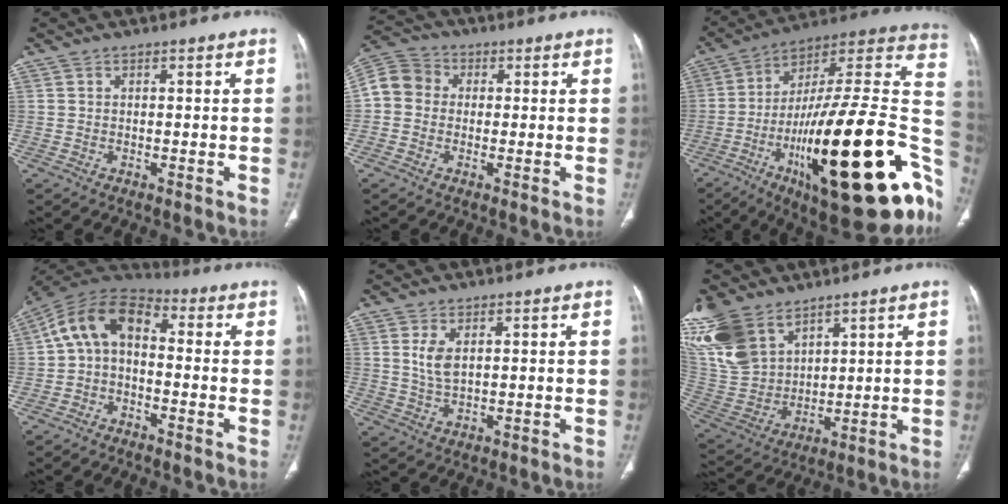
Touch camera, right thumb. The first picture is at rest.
{"total": 7.1, "force": [0.0, 6.2, 3.4], "torque": [-0.052, 0.023, -0.014]}
{"total": 40.9, "force": [-12.5, 12.8, 36.8], "torque": [-0.451, 0.058, -0.191]}
{"total": 10.5, "force": [-0.2, 6.7, 8.1], "torque": [-0.134, 0.040, -0.020]}
{"total": 3.9, "force": [1.4, 1.8, 3.2], "torque": [-0.063, -0.008, 0.036]}
{"total": 21.2, "force": [13.2, 12.5, 10.8], "torque": [-0.255, -0.018, 0.275]}